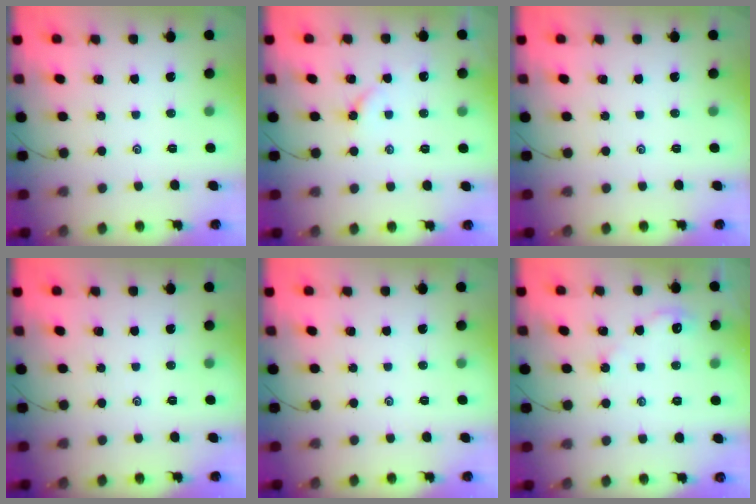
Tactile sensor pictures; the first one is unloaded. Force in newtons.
{"total": 5.9, "press": 5.8, "slide": 0.7}
{"total": 0.0}
{"total": 0.0}
{"total": 0.0}
{"total": 2.5, "press": 2.5, "slide": 0.4}